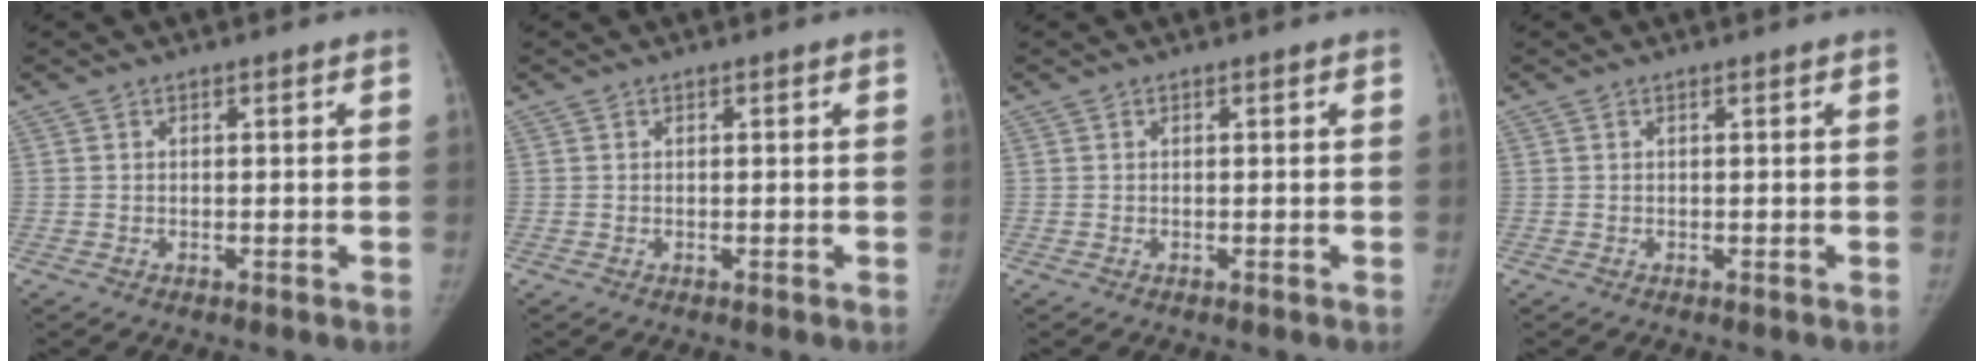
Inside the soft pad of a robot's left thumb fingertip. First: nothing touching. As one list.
[{"total": 0.0}, {"total": 0.0}, {"total": 0.0}]